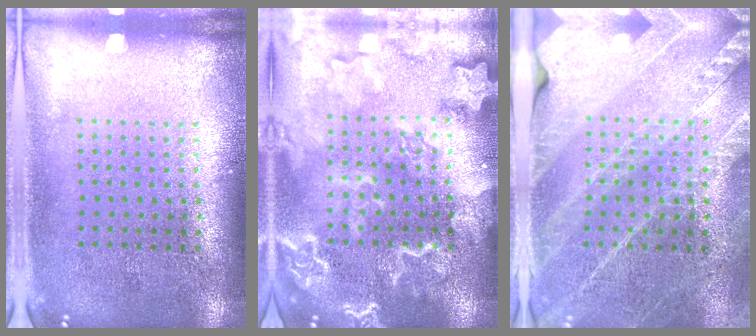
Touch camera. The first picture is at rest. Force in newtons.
{"total": 4.5, "press": 4.5, "slide": 0.6}
{"total": 2.7, "press": 2.7, "slide": 0.1}